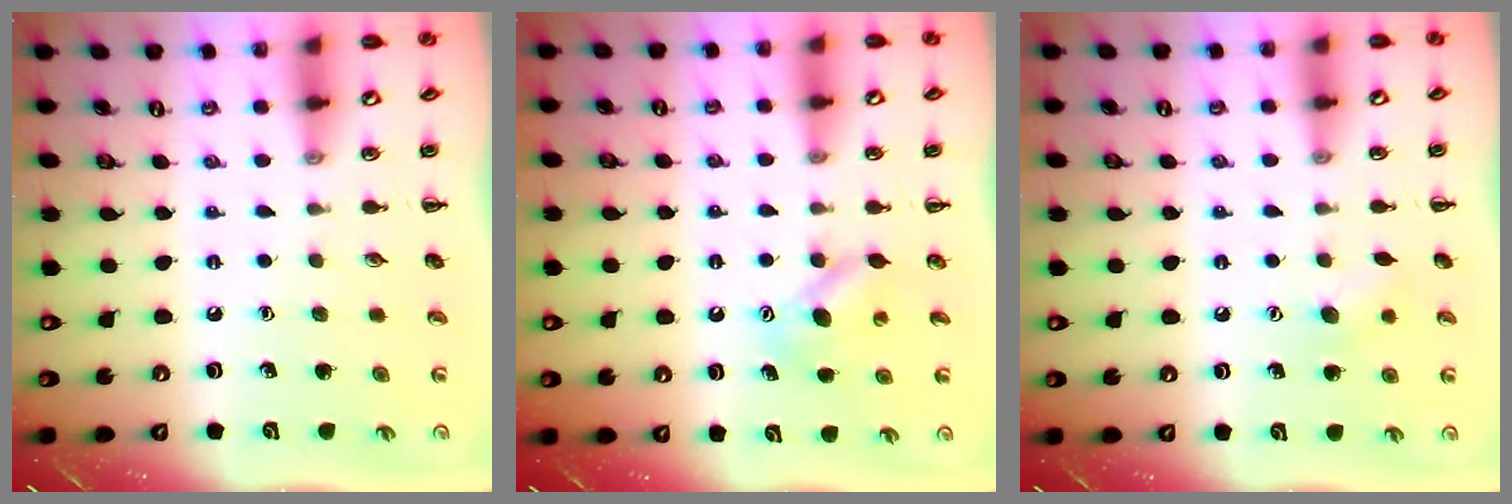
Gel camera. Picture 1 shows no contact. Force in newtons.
{"total": 5.2, "press": 5.1, "slide": 0.9}
{"total": 7.3, "press": 7.1, "slide": 1.4}